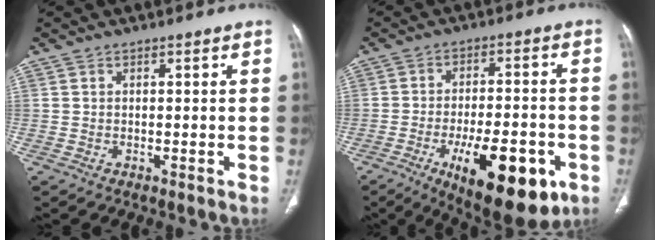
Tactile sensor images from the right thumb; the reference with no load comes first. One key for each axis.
{"total": 18.7, "fx": -7.8, "fy": 7.4, "fz": 15.3, "tx": -0.199, "ty": 0.019, "tz": -0.099}